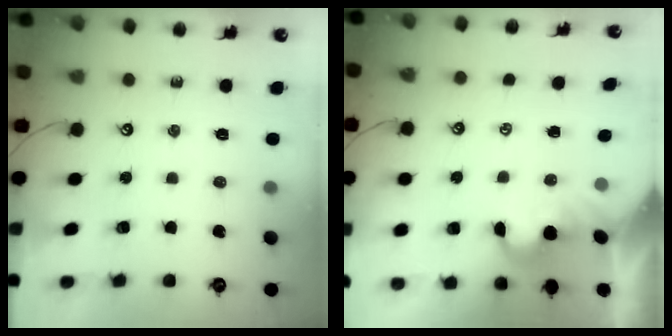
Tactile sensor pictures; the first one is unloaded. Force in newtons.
{"total": 1.1, "press": 1.1, "slide": 0.3}